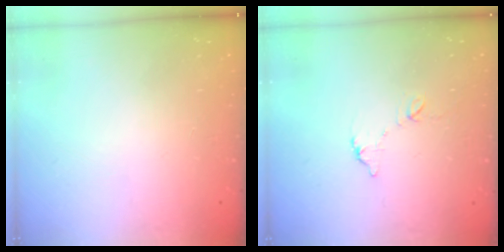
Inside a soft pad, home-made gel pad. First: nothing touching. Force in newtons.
{"total": 6.2, "press": 6.2, "slide": 0.4}